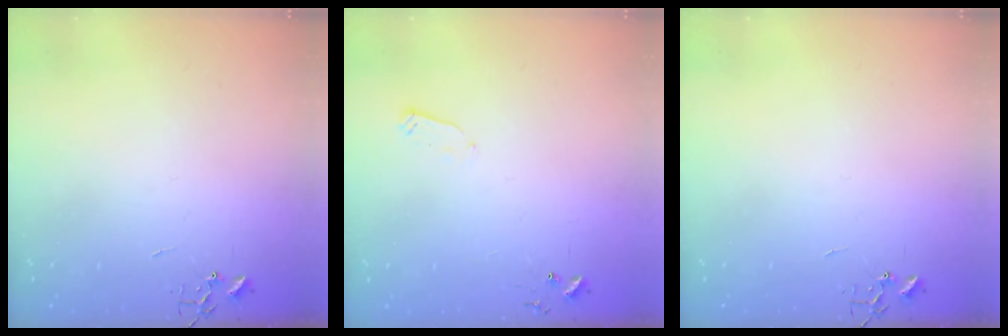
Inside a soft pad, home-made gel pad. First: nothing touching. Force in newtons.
{"total": 2.4, "press": 2.4, "slide": 0.4}
{"total": 0.0}